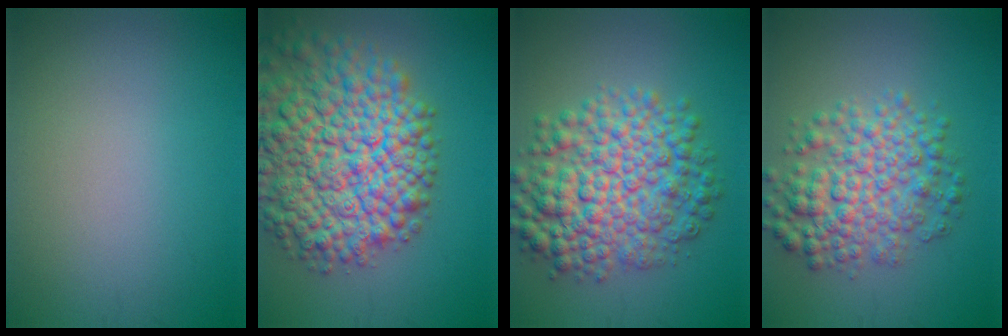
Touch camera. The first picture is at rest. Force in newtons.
{"total": 13.6, "press": 13.5, "slide": 0.6}
{"total": 9.1, "press": 9.1, "slide": 0.2}
{"total": 6.5, "press": 6.5, "slide": 0.1}